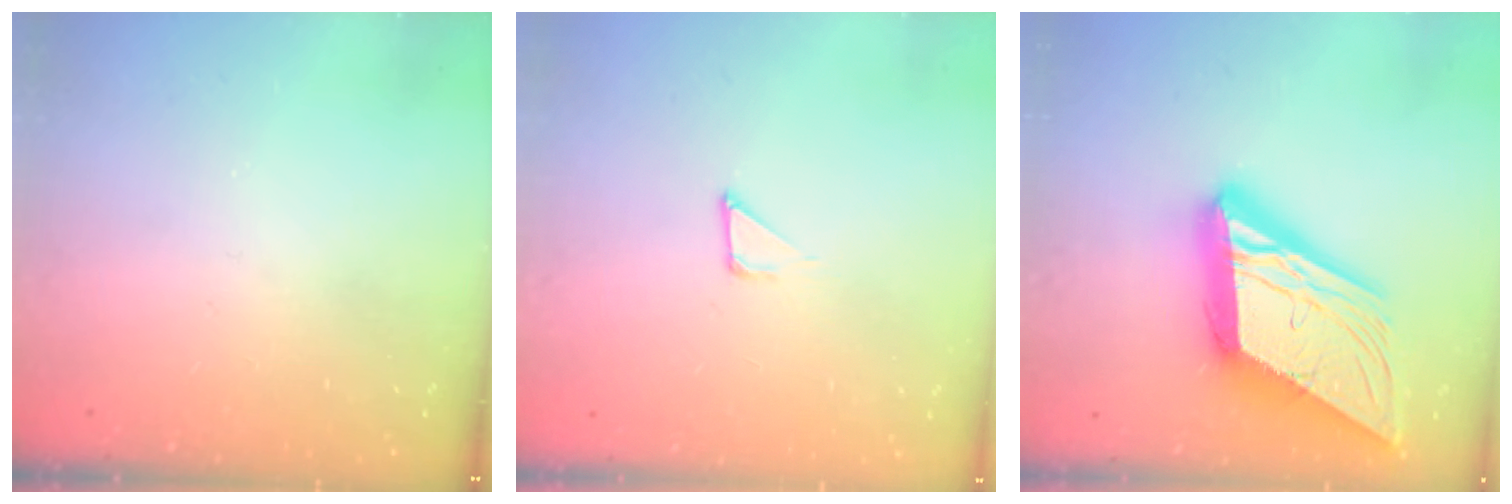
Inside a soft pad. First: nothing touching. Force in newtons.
{"total": 2.7, "press": 2.7, "slide": 0.3}
{"total": 27.2, "press": 26.9, "slide": 4.5}